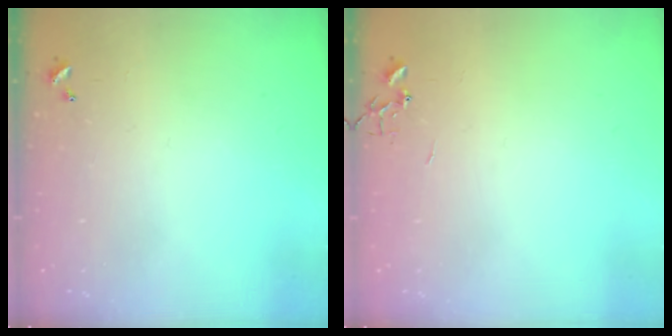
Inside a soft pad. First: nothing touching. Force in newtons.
{"total": 0.0}